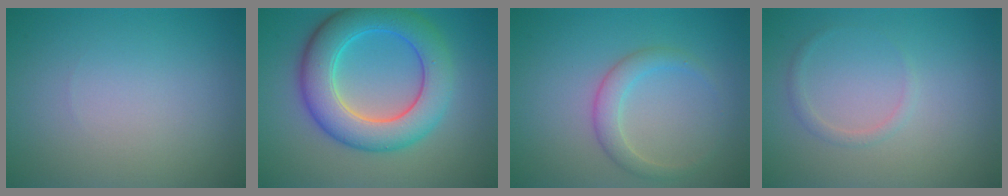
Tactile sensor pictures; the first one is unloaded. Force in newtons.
{"total": 7.9, "press": 7.9, "slide": 0.1}
{"total": 2.3, "press": 2.3, "slide": 0.1}
{"total": 0.9, "press": 0.9, "slide": 0.1}